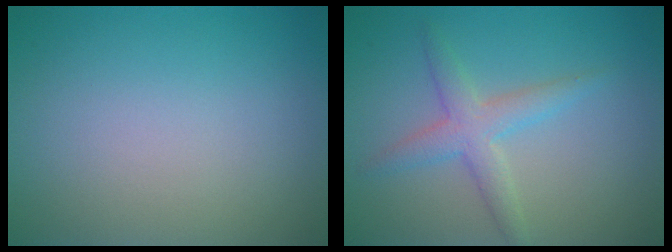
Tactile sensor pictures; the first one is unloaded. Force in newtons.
{"total": 2.9, "press": 2.9, "slide": 0.0}